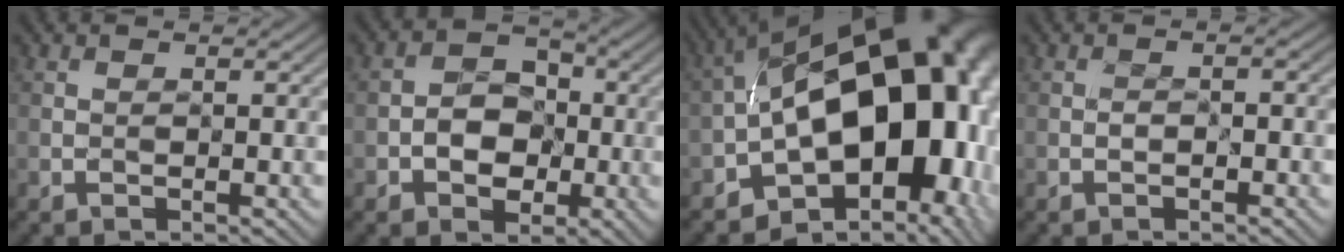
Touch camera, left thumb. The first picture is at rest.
{"total": 4.7, "force": [-1.1, 3.8, 2.6], "torque": [-0.030, -0.002, -0.028]}
{"total": 19.9, "force": [-2.0, 11.6, 16.0], "torque": [-0.214, -0.026, -0.010]}
{"total": 0.8, "force": [-0.7, 0.0, 0.4], "torque": [-0.006, -0.001, -0.014]}